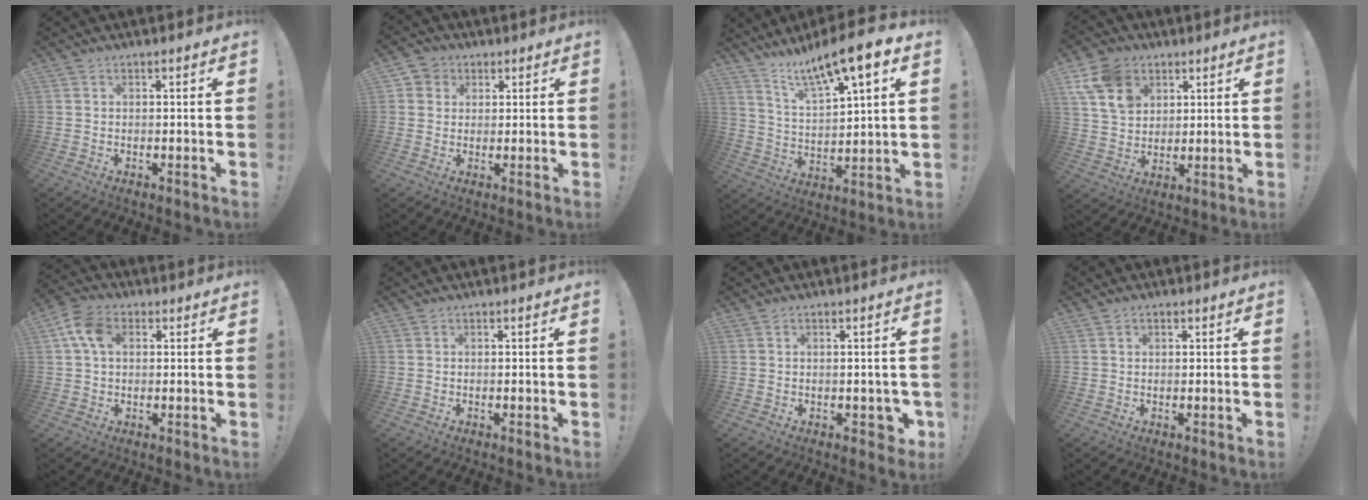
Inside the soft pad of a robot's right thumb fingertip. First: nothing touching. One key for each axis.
{"total": 4.5, "fx": 1.4, "fy": 4.2, "fz": 0.9, "tx": -0.016, "ty": -0.001, "tz": 0.027}
{"total": 12.2, "fx": 9.5, "fy": 1.6, "fz": 7.4, "tx": -0.132, "ty": -0.072, "tz": 0.154}
{"total": 13.9, "fx": 6.8, "fy": 10.3, "fz": 6.4, "tx": -0.112, "ty": -0.027, "tz": 0.135}
{"total": 9.2, "fx": 2.4, "fy": 6.2, "fz": 6.3, "tx": -0.121, "ty": 0.009, "tz": 0.045}
{"total": 0.0}
{"total": 3.7, "fx": -0.6, "fy": 2.9, "fz": 2.2, "tx": -0.020, "ty": 0.010, "tz": -0.006}
{"total": 0.9, "fx": 0.6, "fy": 0.6, "fz": 0.4, "tx": -0.002, "ty": 0.000, "tz": 0.010}